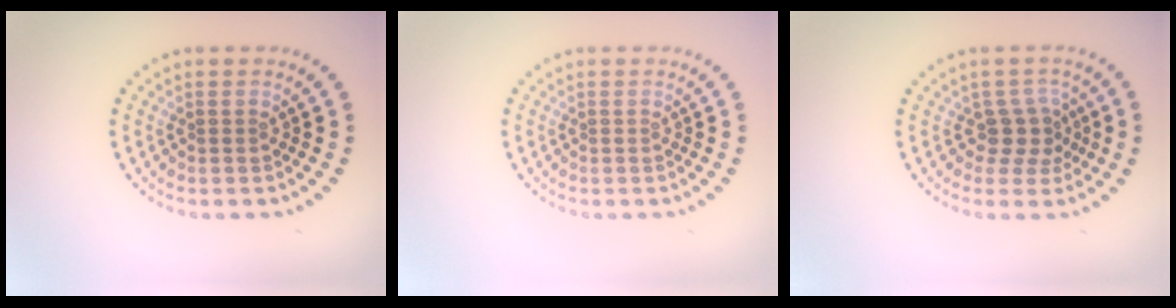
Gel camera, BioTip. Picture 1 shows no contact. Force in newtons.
{"total": 0.0}
{"total": 2.6, "press": 2.0, "slide": 1.7}